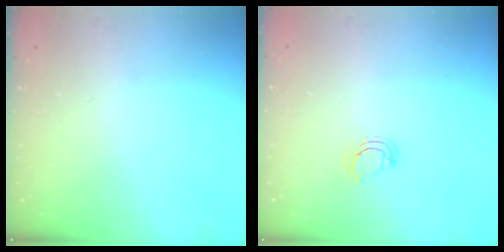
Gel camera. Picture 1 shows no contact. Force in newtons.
{"total": 4.6, "press": 4.6, "slide": 0.3}